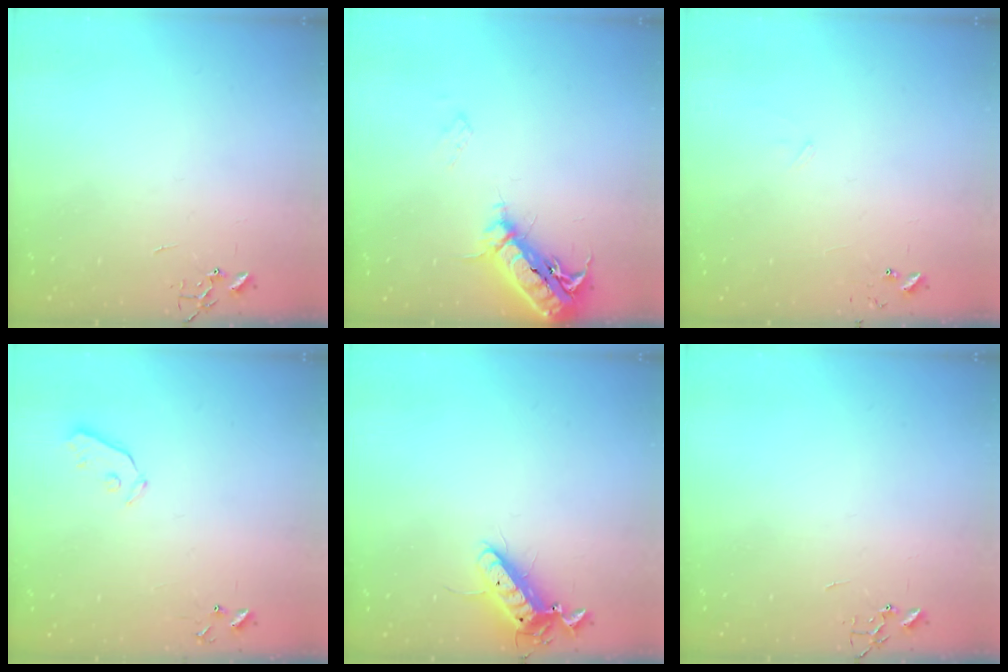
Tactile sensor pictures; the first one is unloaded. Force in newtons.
{"total": 17.6, "press": 17.3, "slide": 3.5}
{"total": 5.8, "press": 5.8, "slide": 0.5}
{"total": 3.4, "press": 3.4, "slide": 0.5}
{"total": 11.9, "press": 11.7, "slide": 2.2}
{"total": 0.0}